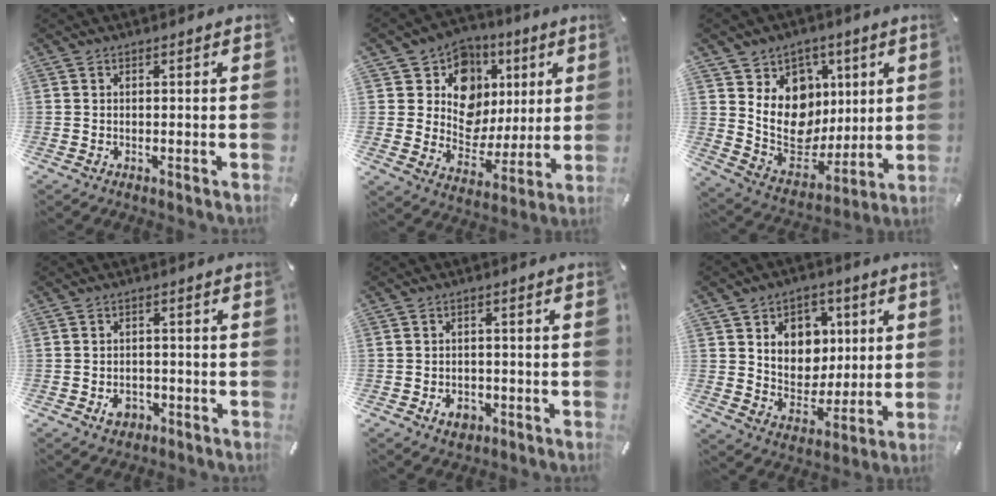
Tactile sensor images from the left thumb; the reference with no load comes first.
{"total": 14.1, "force": [4.5, 12.5, 4.7], "torque": [-0.059, -0.041, 0.088]}
{"total": 14.8, "force": [3.2, 13.1, 6.1], "torque": [-0.097, -0.038, 0.070]}
{"total": 4.5, "force": [-1.8, 3.5, 2.3], "torque": [-0.036, 0.003, -0.033]}
{"total": 4.6, "force": [-1.8, 3.4, 2.4], "torque": [-0.046, 0.002, -0.036]}
{"total": 10.8, "force": [3.7, 9.5, 3.6], "torque": [-0.053, -0.019, 0.071]}